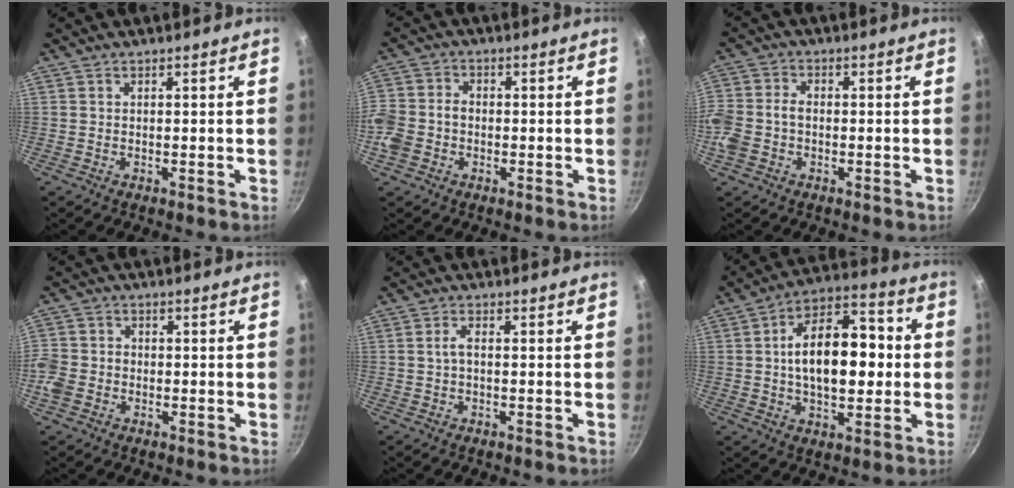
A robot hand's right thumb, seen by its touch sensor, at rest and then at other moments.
{"total": 7.9, "force": [-1.9, 6.2, 4.5], "torque": [-0.096, 0.021, -0.040]}
{"total": 8.1, "force": [-1.7, 6.1, 5.1], "torque": [-0.114, 0.022, -0.037]}
{"total": 6.1, "force": [-1.8, 5.0, 3.0], "torque": [-0.063, 0.016, -0.037]}
{"total": 1.9, "force": [-0.1, 0.9, 1.7], "torque": [-0.033, 0.005, -0.003]}
{"total": 17.8, "force": [0.7, 9.7, 14.9], "torque": [-0.213, 0.028, 0.004]}